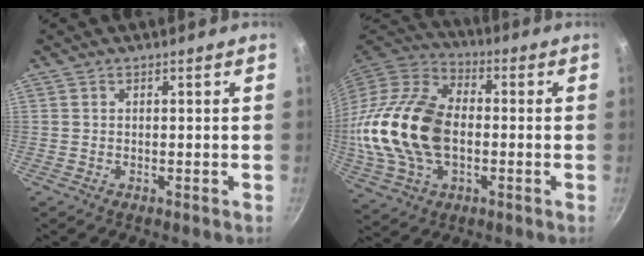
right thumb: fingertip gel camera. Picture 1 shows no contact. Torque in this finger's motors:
{"motor_torque": [1.86, 3.15, 1.52, -1.24, 0.49]}